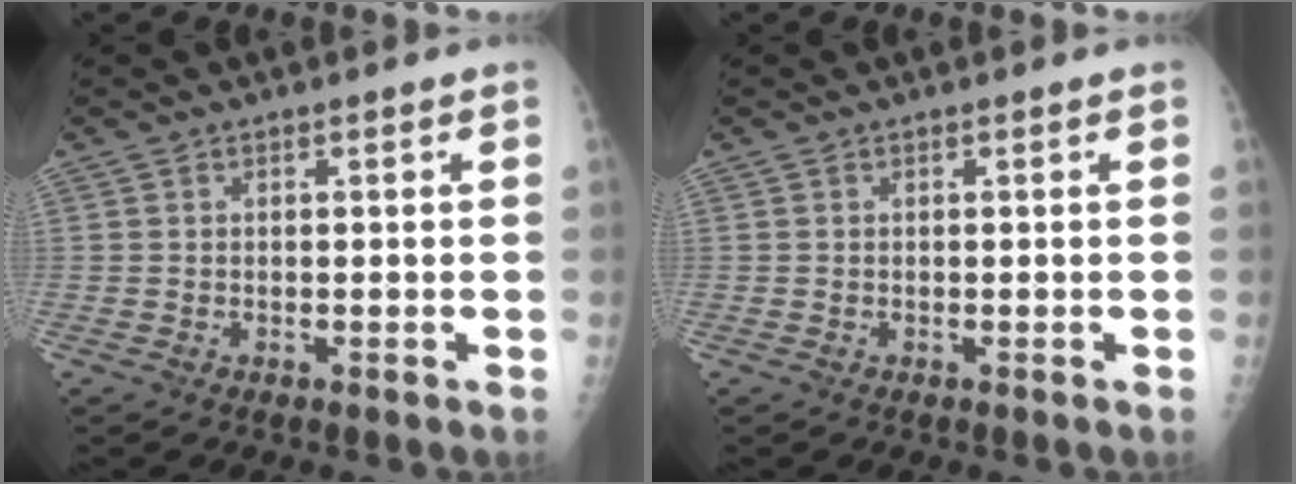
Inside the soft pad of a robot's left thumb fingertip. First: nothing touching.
{"total": 0.0}